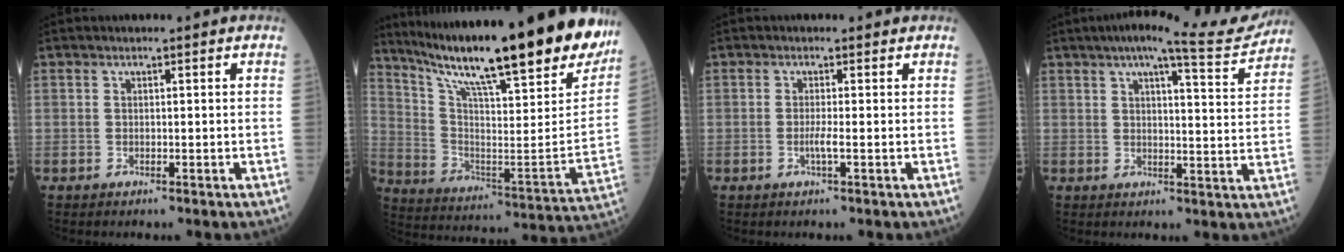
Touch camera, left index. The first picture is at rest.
{"total": 30.3, "force": [24.7, 2.5, 17.5], "torque": [-0.297, -0.077, 0.351]}
{"total": 1.3, "force": [-0.4, -0.2, 1.2], "torque": [-0.029, -0.003, -0.009]}
{"total": 9.9, "force": [8.8, 0.0, 4.5], "torque": [-0.061, -0.005, 0.104]}